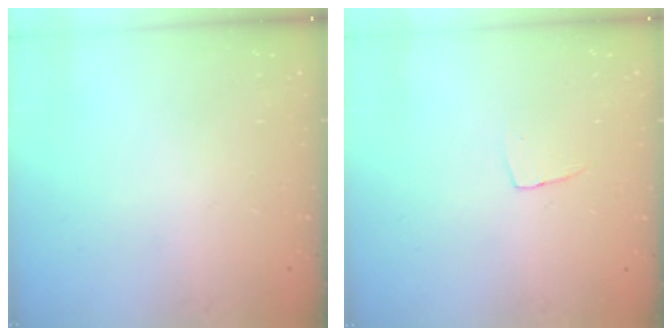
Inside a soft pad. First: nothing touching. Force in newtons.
{"total": 4.5, "press": 4.4, "slide": 0.3}